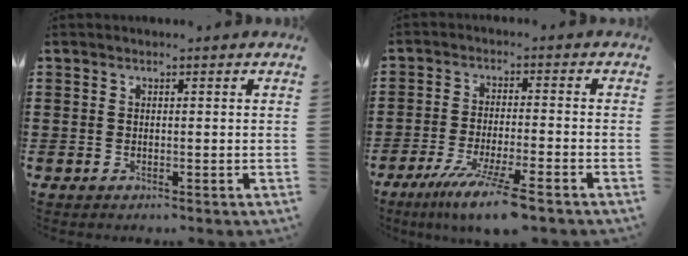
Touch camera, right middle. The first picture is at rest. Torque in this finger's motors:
{"motor_torque": [2.14, 0.00, 0.50, 0.21]}